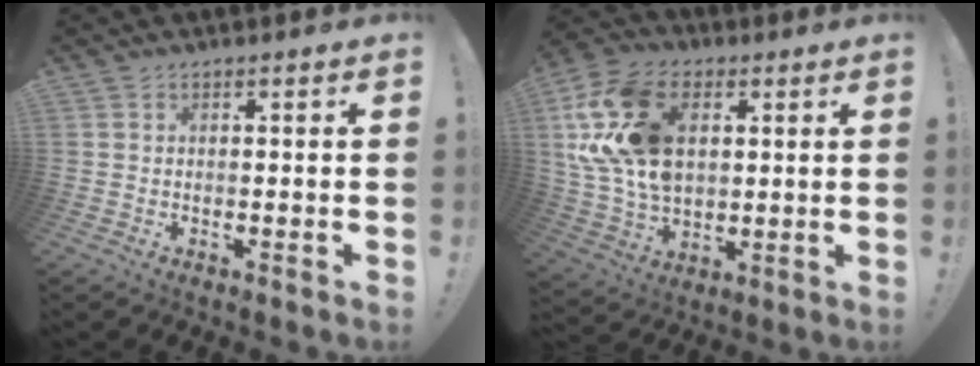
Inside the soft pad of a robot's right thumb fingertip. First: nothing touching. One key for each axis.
{"total": 22.9, "fx": 6.0, "fy": 15.8, "fz": 15.4, "tx": -0.293, "ty": -0.018, "tz": 0.115}